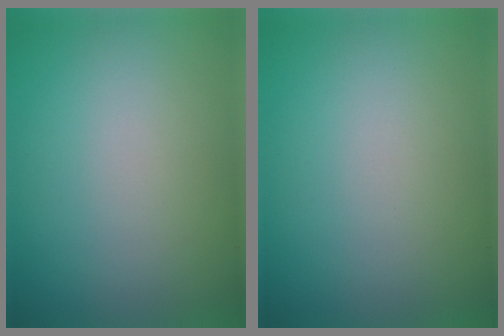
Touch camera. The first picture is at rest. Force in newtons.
{"total": 0.0}